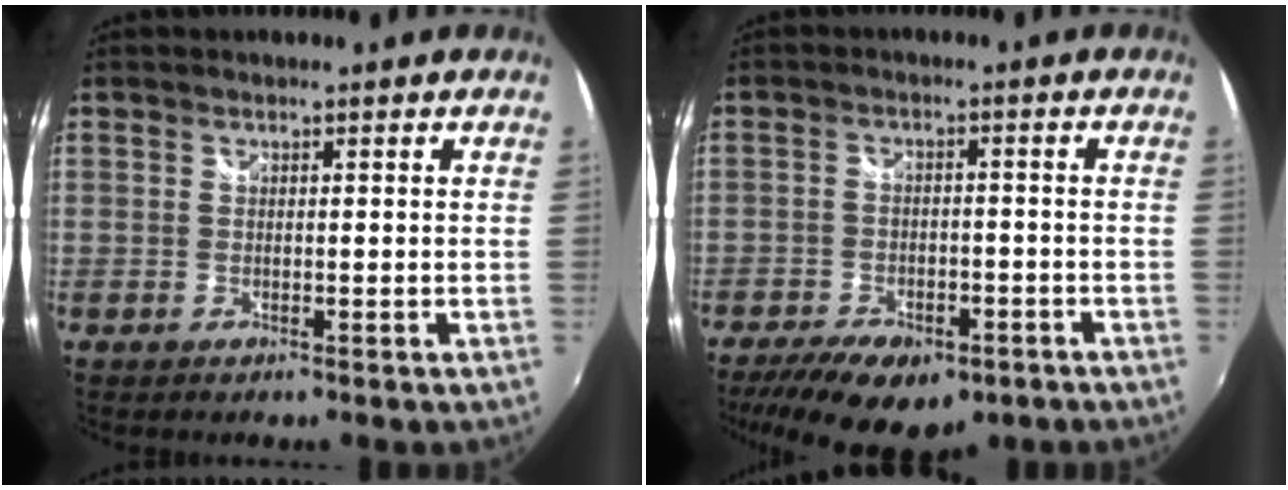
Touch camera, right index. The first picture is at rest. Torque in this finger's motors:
{"motor_torque": [1.14, -0.99, 0.30, 0.08]}